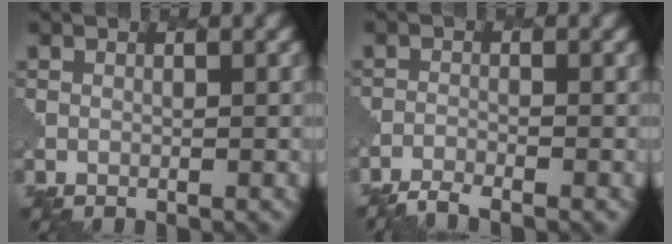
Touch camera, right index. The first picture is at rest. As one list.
[{"total": 2.7, "force": [-2.5, 0.3, 0.7], "torque": [-0.018, 0.000, -0.055]}]